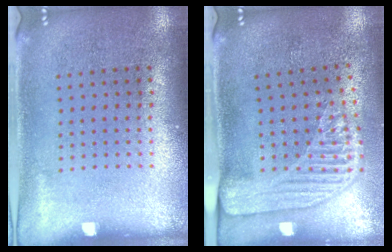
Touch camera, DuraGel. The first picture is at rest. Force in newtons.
{"total": 2.2, "press": 1.8, "slide": 1.3}